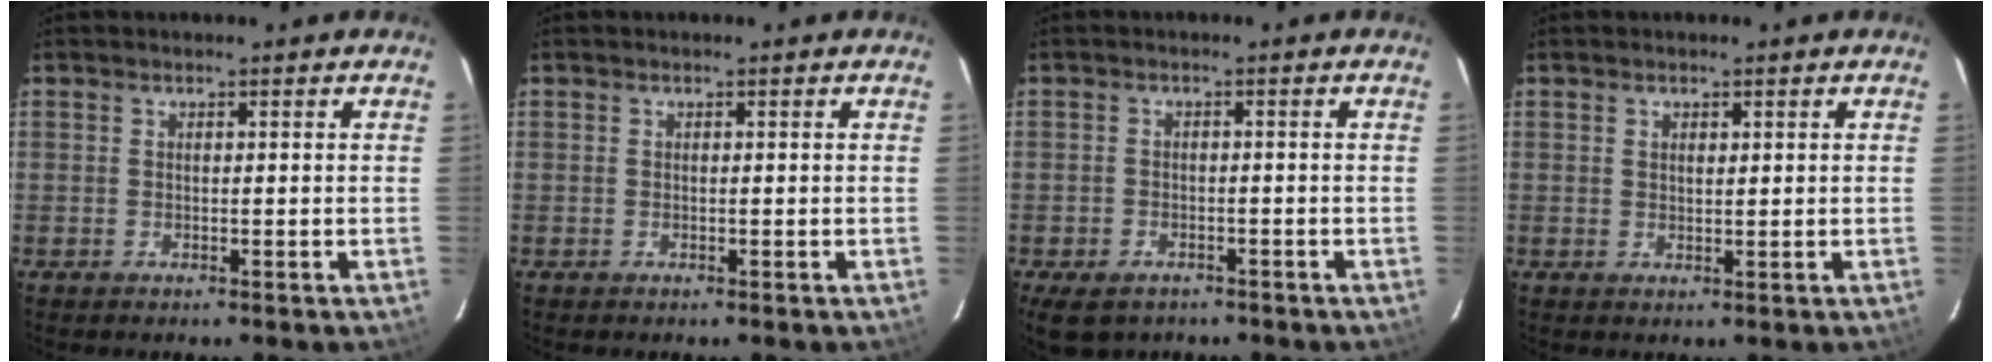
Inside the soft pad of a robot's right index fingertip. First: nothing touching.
{"total": 0.0}
{"total": 7.0, "force": [-4.7, 4.2, 3.0], "torque": [-0.073, -0.011, -0.071]}
{"total": 1.2, "force": [0.6, 0.7, 0.8], "torque": [-0.013, 0.002, 0.010]}